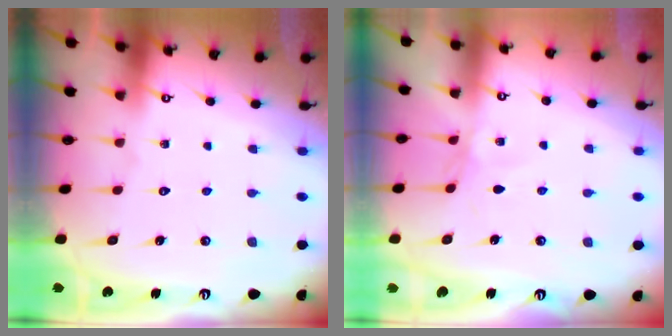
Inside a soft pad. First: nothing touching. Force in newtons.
{"total": 2.0, "press": 2.0, "slide": 0.3}